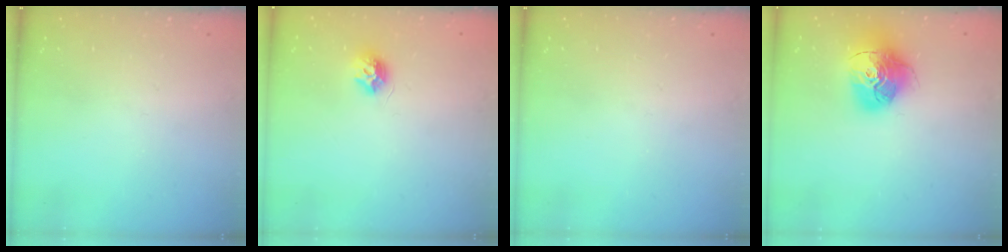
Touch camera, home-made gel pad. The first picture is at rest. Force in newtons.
{"total": 8.2, "press": 8.2, "slide": 0.1}
{"total": 0.0}
{"total": 17.3, "press": 17.3, "slide": 1.6}